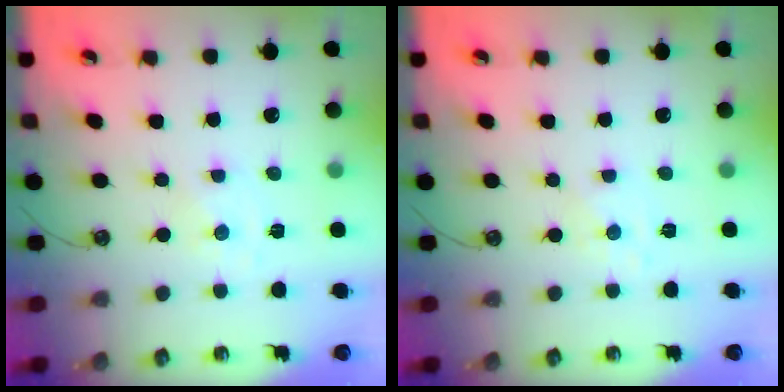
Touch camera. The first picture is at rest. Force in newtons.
{"total": 1.7, "press": 1.6, "slide": 0.2}